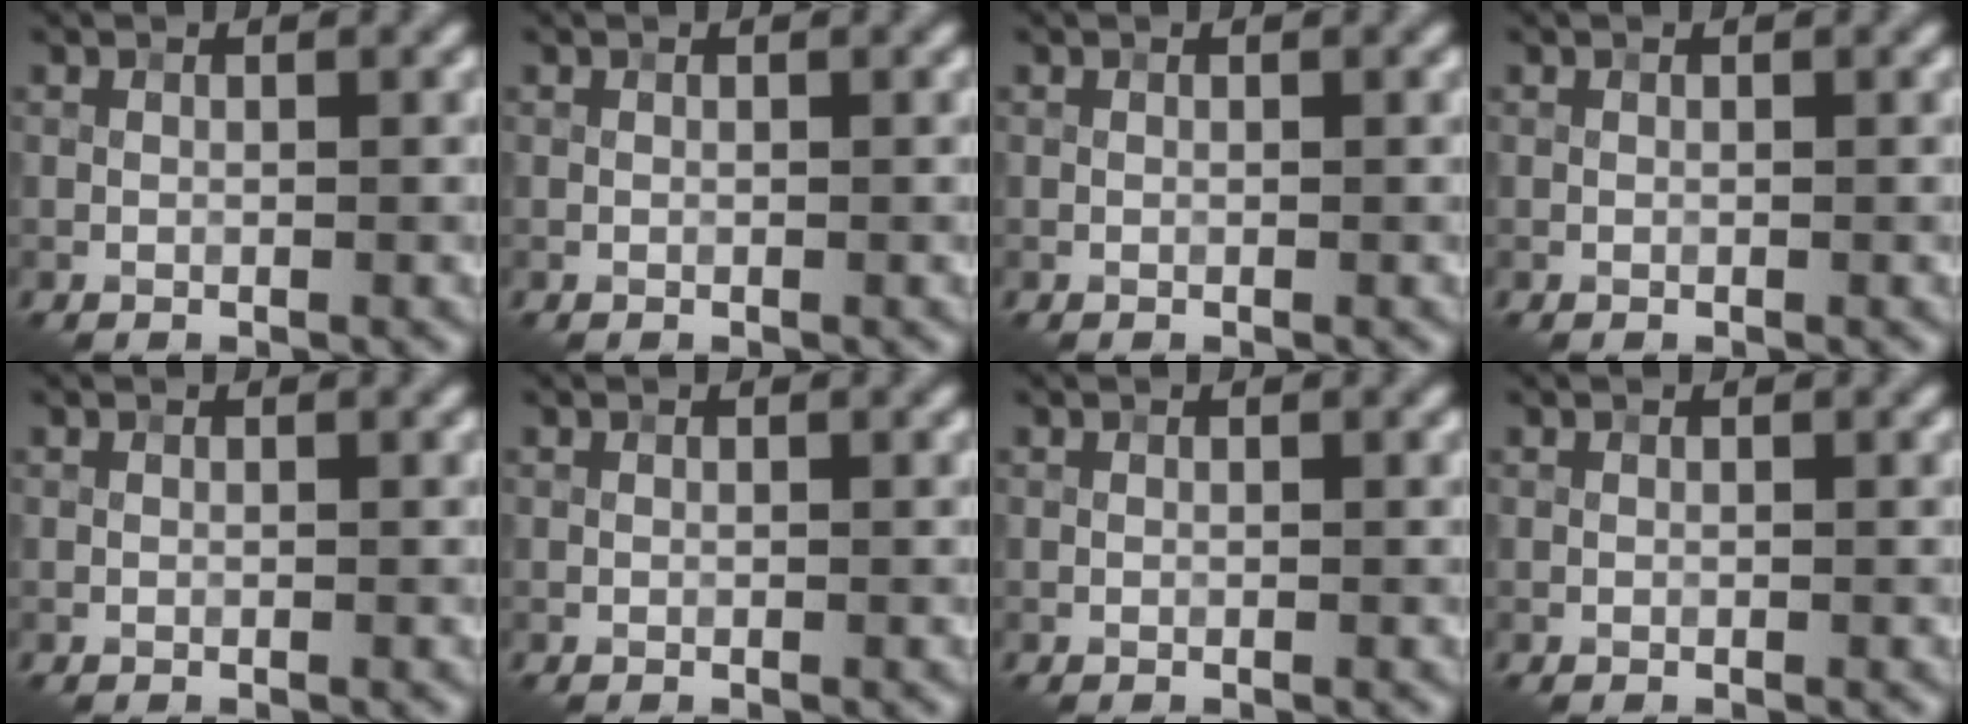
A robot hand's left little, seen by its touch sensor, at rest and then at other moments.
{"total": 0.0}
{"total": 0.0}
{"total": 0.0}
{"total": 0.0}
{"total": 0.0}
{"total": 0.0}
{"total": 0.0}